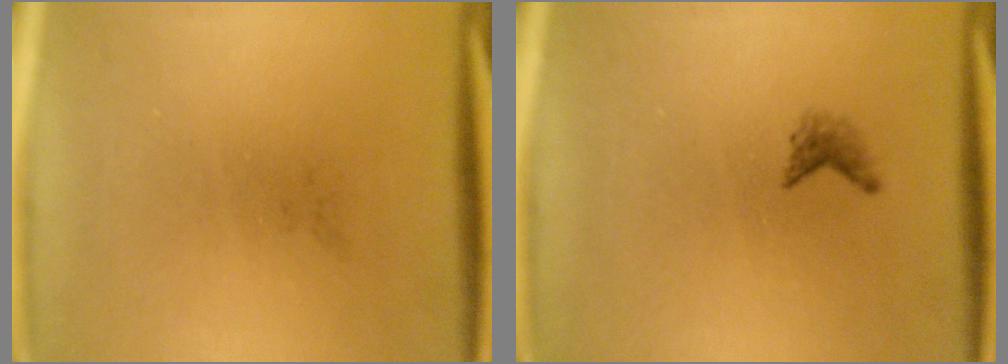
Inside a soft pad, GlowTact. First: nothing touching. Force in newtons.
{"total": 1.1}